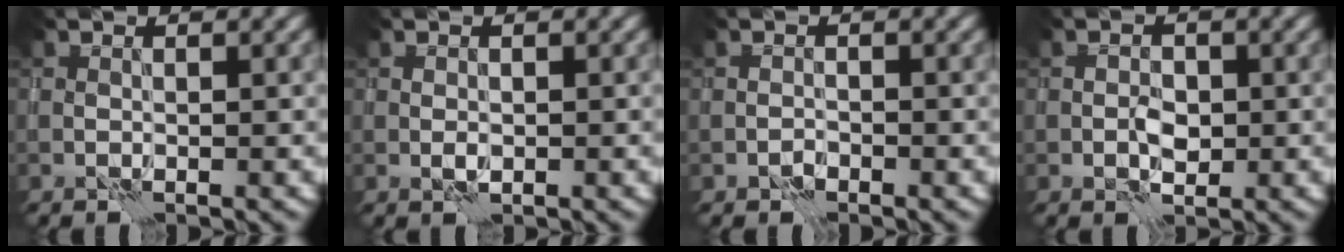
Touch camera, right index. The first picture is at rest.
{"total": 0.8, "force": [-0.1, 0.6, 0.5], "torque": [-0.008, -0.002, 0.000]}
{"total": 0.6, "force": [-0.5, 0.3, -0.1], "torque": [0.005, 0.005, -0.011]}
{"total": 1.6, "force": [-0.1, 1.2, 1.1], "torque": [-0.016, -0.001, -0.001]}